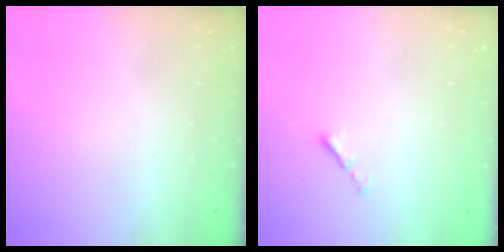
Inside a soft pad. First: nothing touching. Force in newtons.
{"total": 1.3, "press": 1.2, "slide": 0.5}